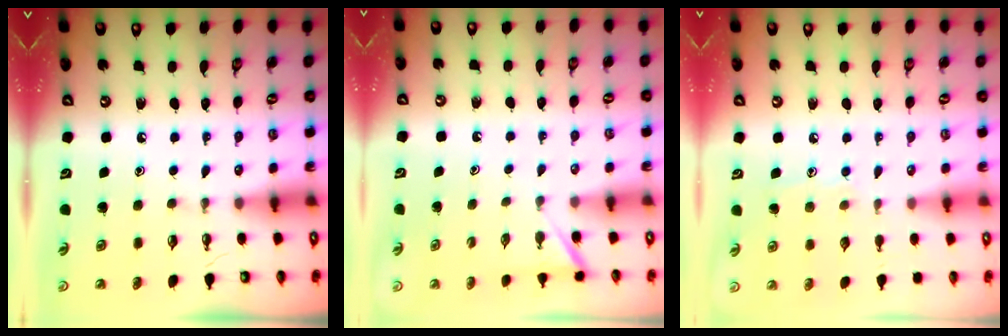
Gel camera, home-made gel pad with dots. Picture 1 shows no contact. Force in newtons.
{"total": 2.4, "press": 2.4, "slide": 0.2}
{"total": 6.9, "press": 6.9, "slide": 0.7}